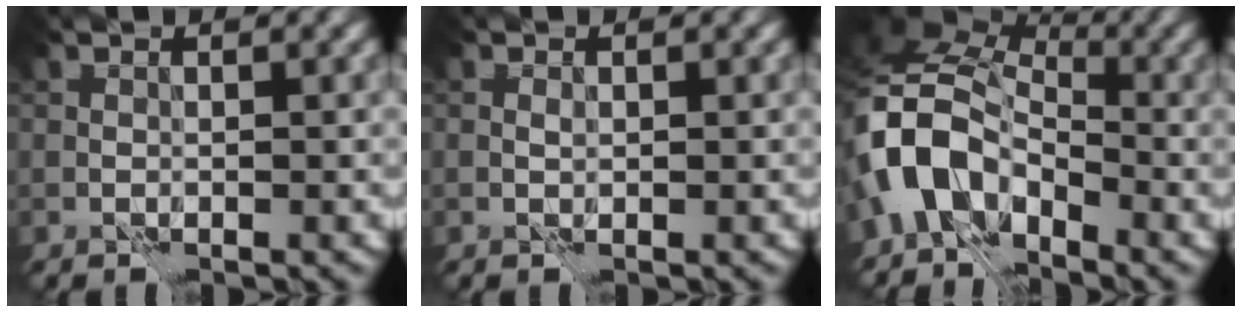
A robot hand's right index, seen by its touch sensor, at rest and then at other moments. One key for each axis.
{"total": 0.5, "fx": 0.1, "fy": 0.3, "fz": 0.4, "tx": -0.010, "ty": 0.001, "tz": 0.001}
{"total": 8.4, "fx": -2.9, "fy": 5.9, "fz": 5.2, "tx": -0.099, "ty": 0.010, "tz": -0.073}